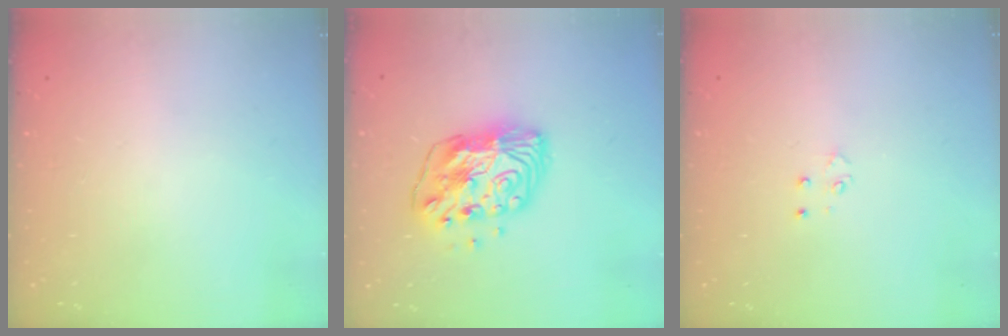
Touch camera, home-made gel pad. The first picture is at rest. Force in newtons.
{"total": 12.2, "press": 12.1, "slide": 1.1}
{"total": 3.1, "press": 3.1, "slide": 0.6}